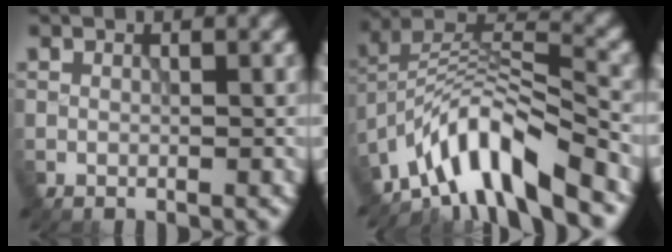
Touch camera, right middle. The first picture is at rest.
{"total": 9.4, "force": [-6.5, 2.8, 6.2], "torque": [-0.095, 0.008, -0.126]}